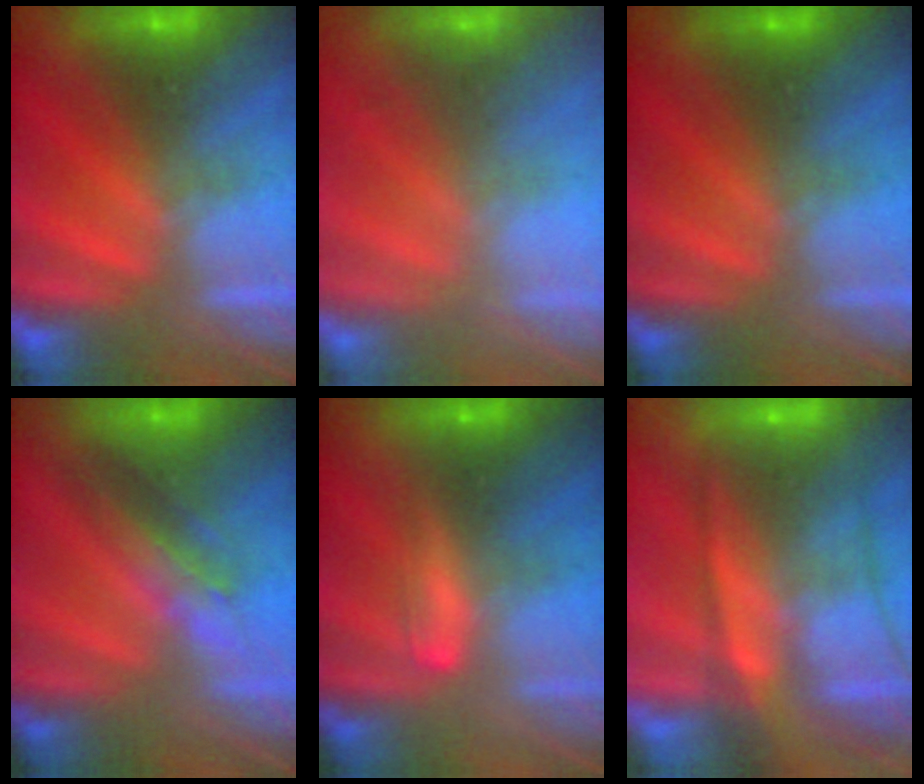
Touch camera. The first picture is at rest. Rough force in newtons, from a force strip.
{"total": 9.4}
{"total": 2.4}
{"total": 2.9}
{"total": 2.1}
{"total": 6.9}